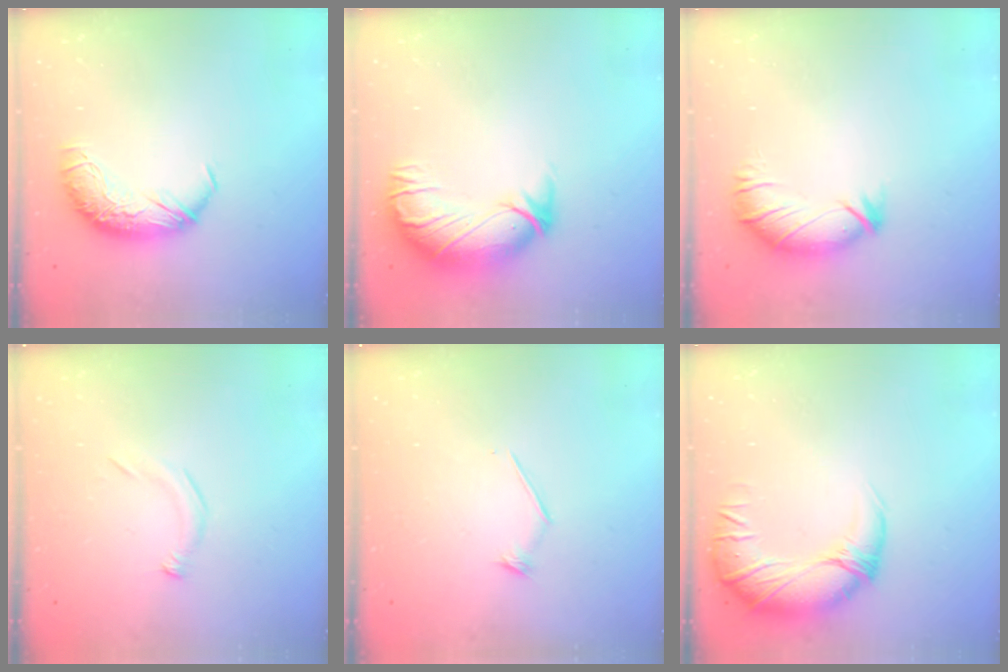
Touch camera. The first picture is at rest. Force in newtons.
{"total": 3.0, "press": 0.4, "slide": 3.0}
{"total": 2.9, "press": 2.3, "slide": 1.7}
{"total": 6.1, "press": 6.1, "slide": 0.5}
{"total": 8.0, "press": 8.0, "slide": 0.5}
{"total": 4.8, "press": 3.2, "slide": 3.6}